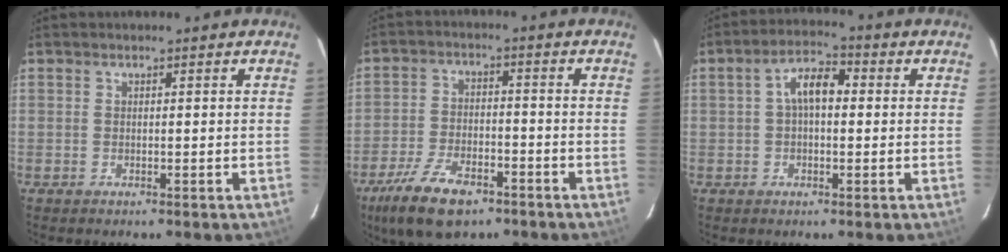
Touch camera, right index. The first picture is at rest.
{"total": 12.5, "force": [-8.1, 5.6, 7.7], "torque": [-0.178, -0.016, -0.146]}
{"total": 6.1, "force": [0.5, 3.2, 5.2], "torque": [-0.097, 0.022, 0.008]}